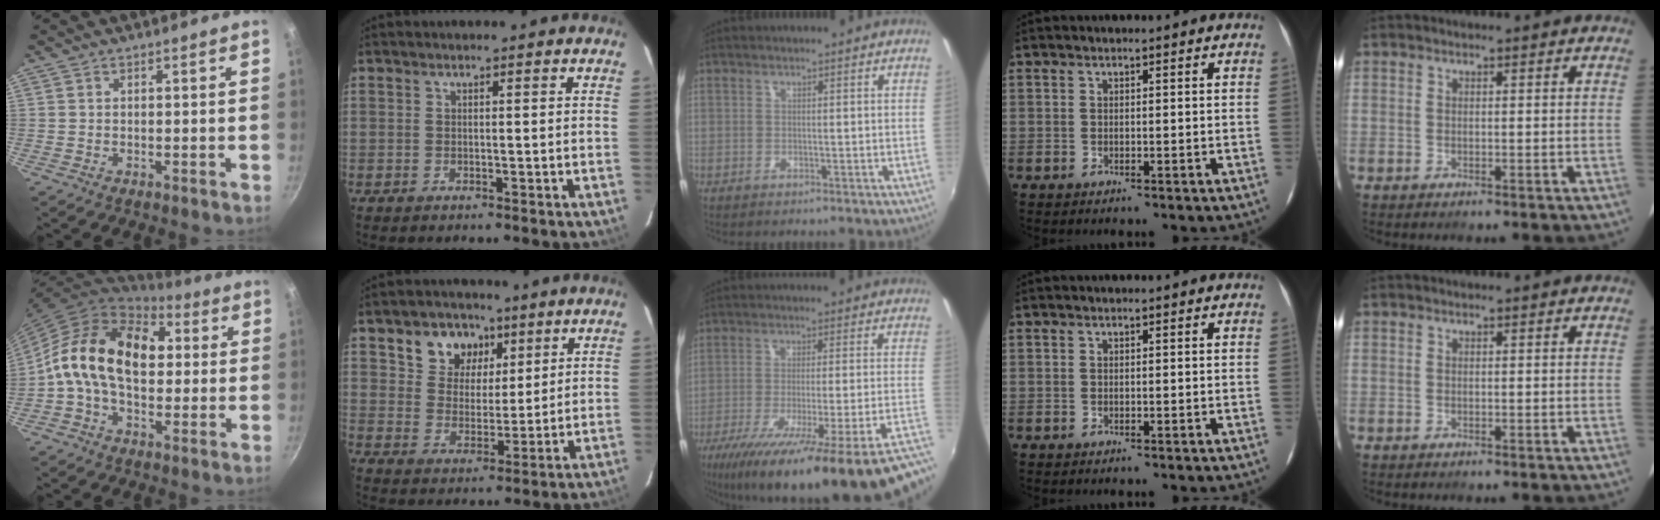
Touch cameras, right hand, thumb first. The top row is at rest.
{"thumb": {"total": 18.3, "force": [1.7, 12.2, 13.5], "torque": [-0.189, 0.031, 0.007]}, "index": {"total": 9.6, "force": [5.1, 7.4, 3.3], "torque": [-0.073, 0.026, 0.092]}, "middle": {"total": 29.9, "force": [-22.4, 2.8, 19.6], "torque": [-0.287, -0.082, -0.318]}}